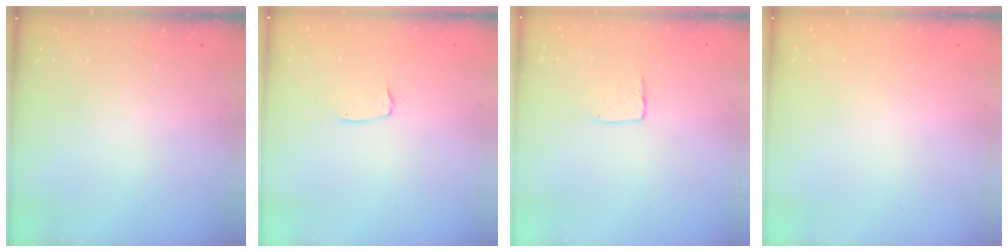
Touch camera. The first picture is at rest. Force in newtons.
{"total": 3.6, "press": 3.6, "slide": 0.3}
{"total": 5.6, "press": 5.6, "slide": 0.2}
{"total": 0.0}